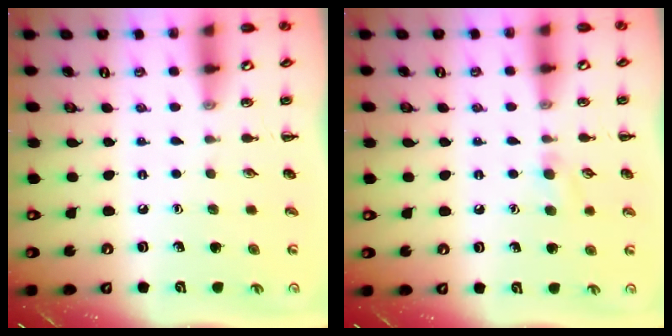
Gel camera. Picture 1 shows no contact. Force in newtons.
{"total": 5.3, "press": 5.0, "slide": 1.9}